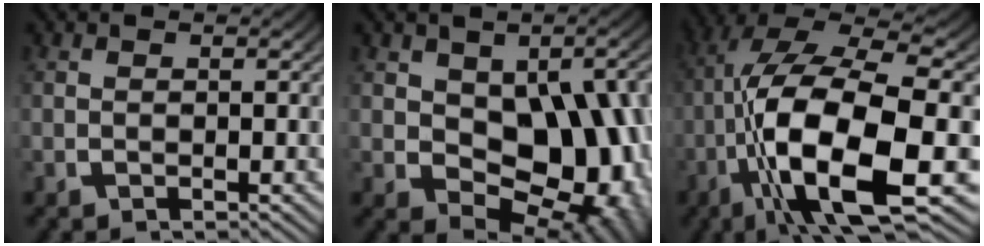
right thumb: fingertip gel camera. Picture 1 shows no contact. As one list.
[{"total": 12.9, "force": [-2.0, 8.2, 9.7], "torque": [-0.168, -0.045, -0.009]}, {"total": 16.1, "force": [-3.7, 7.6, 13.7], "torque": [-0.302, -0.049, -0.034]}]